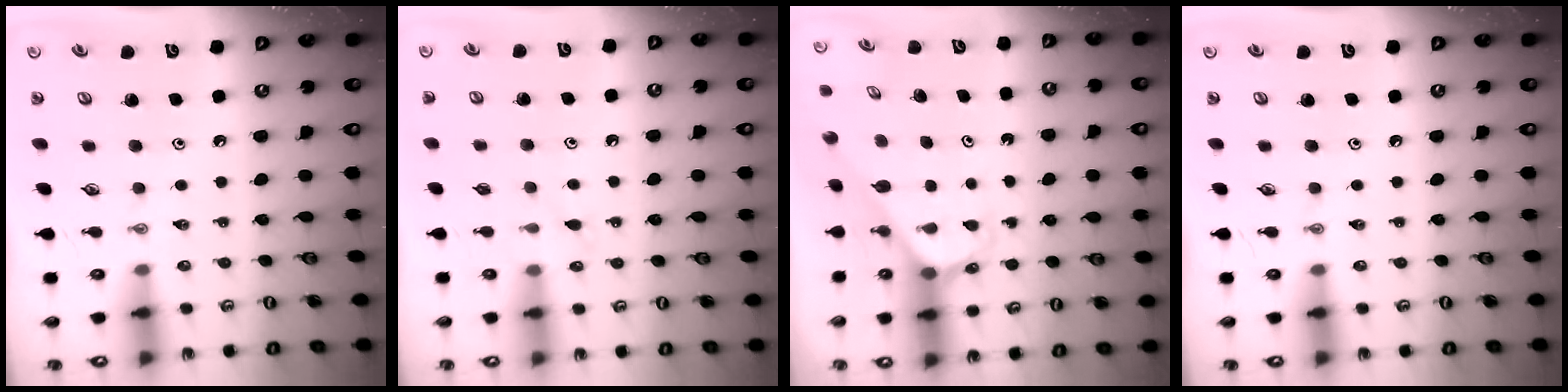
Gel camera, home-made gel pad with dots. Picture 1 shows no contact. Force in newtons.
{"total": 7.6, "press": 7.6, "slide": 0.5}
{"total": 2.4, "press": 2.4, "slide": 0.1}
{"total": 0.0}